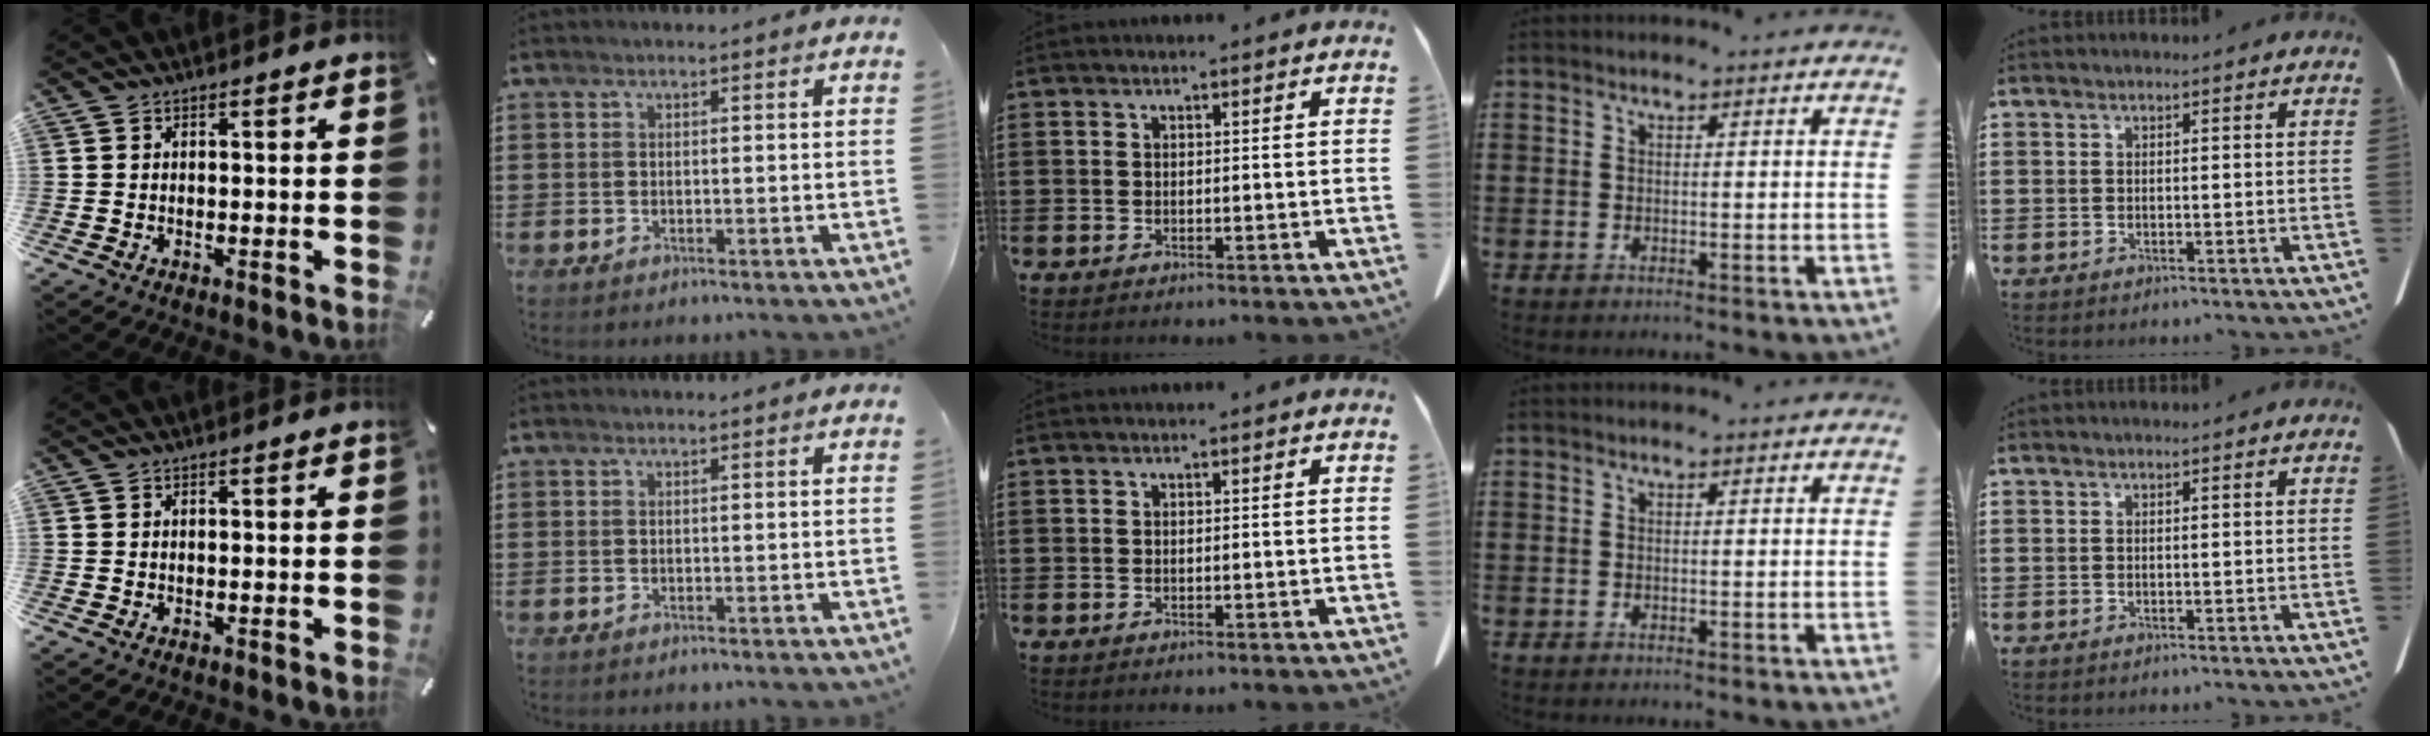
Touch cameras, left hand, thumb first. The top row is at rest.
{}